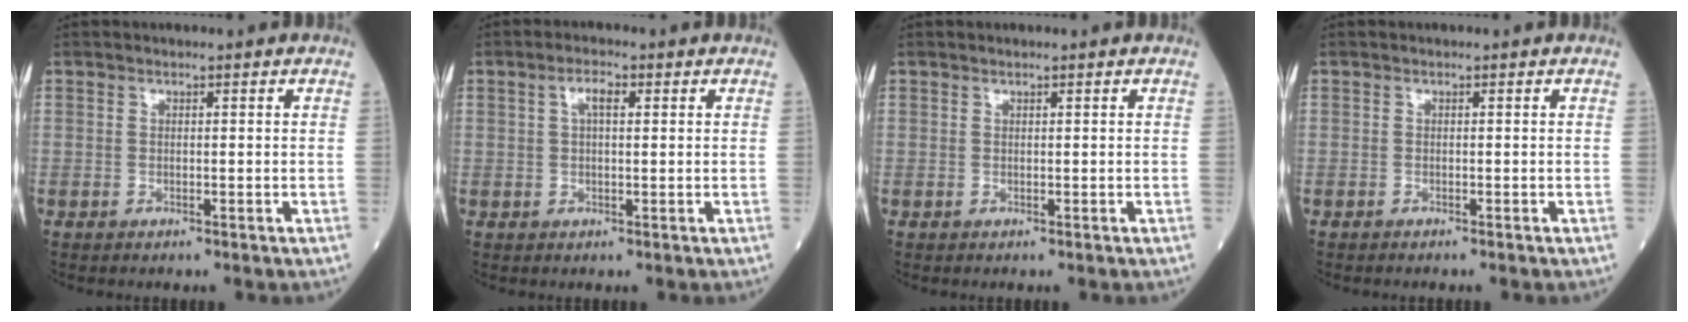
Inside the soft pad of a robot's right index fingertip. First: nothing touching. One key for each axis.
{"total": 2.6, "fx": 0.9, "fy": 0.8, "fz": 2.3, "tx": -0.048, "ty": 0.010, "tz": 0.020}
{"total": 0.0}
{"total": 0.8, "fx": -0.7, "fy": -0.1, "fz": 0.4, "tx": 0.000, "ty": 0.002, "tz": -0.007}